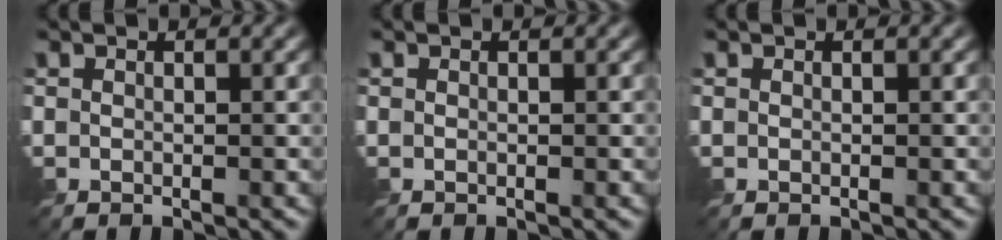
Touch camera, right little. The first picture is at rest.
{"total": 0.0}
{"total": 0.0}